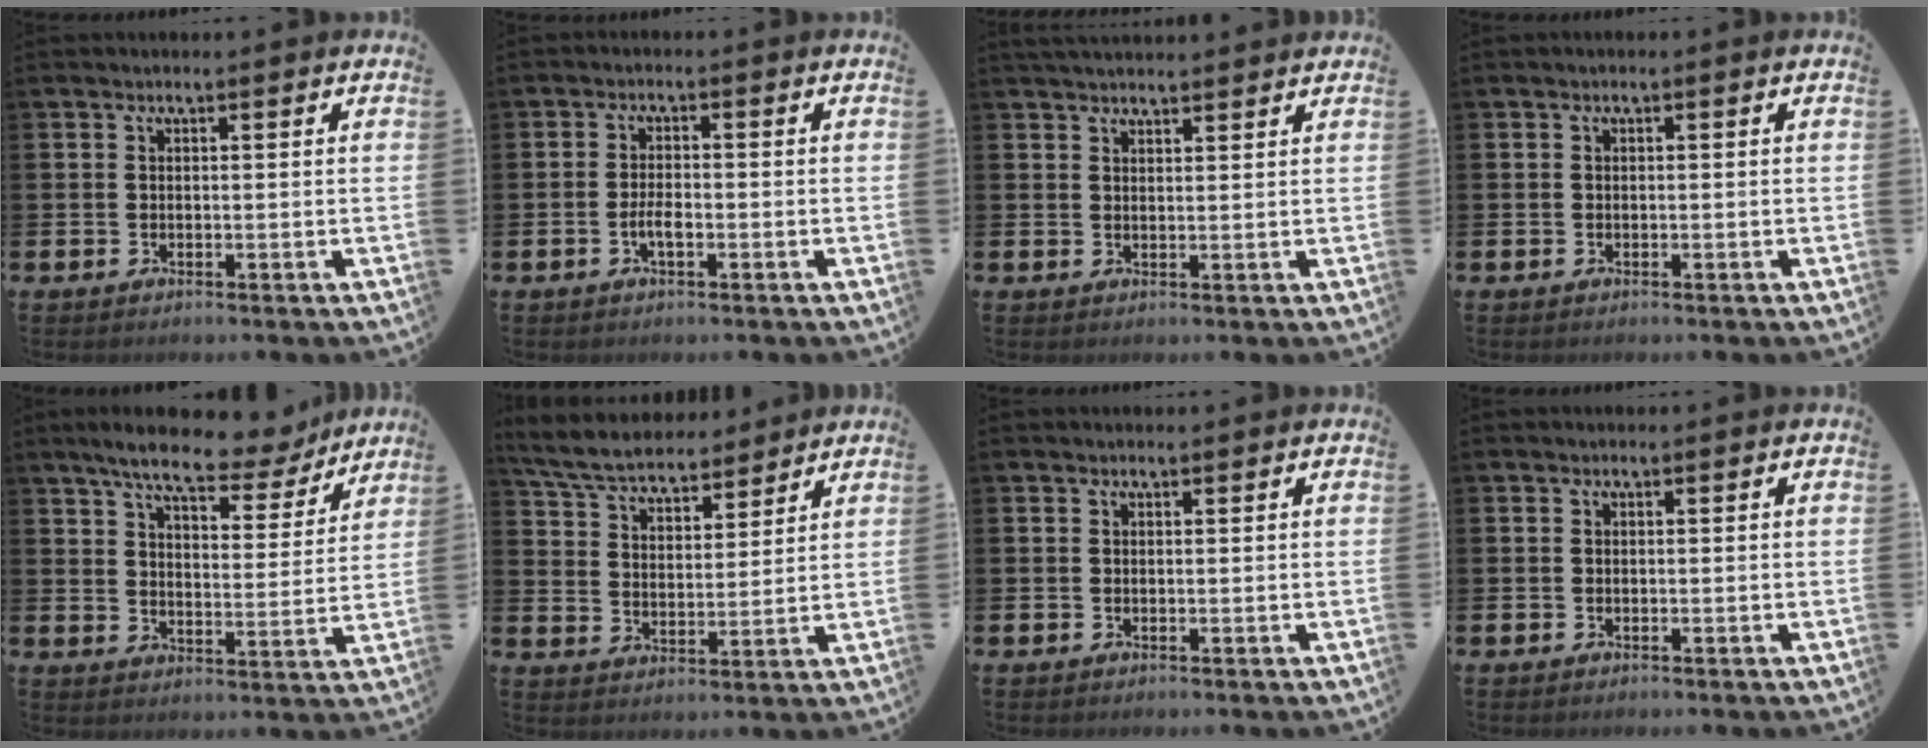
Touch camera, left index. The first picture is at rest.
{"total": 2.4, "force": [-0.8, 1.0, 2.1], "torque": [-0.034, 0.000, -0.016]}
{"total": 2.6, "force": [2.5, 0.3, 0.3], "torque": [-0.005, -0.009, 0.045]}
{"total": 0.0}
{"total": 9.1, "force": [8.0, 2.2, 3.9], "torque": [-0.089, -0.041, 0.137]}
{"total": 6.9, "force": [6.5, 1.7, 1.4], "torque": [-0.058, -0.032, 0.117]}
{"total": 0.0}
{"total": 0.0}